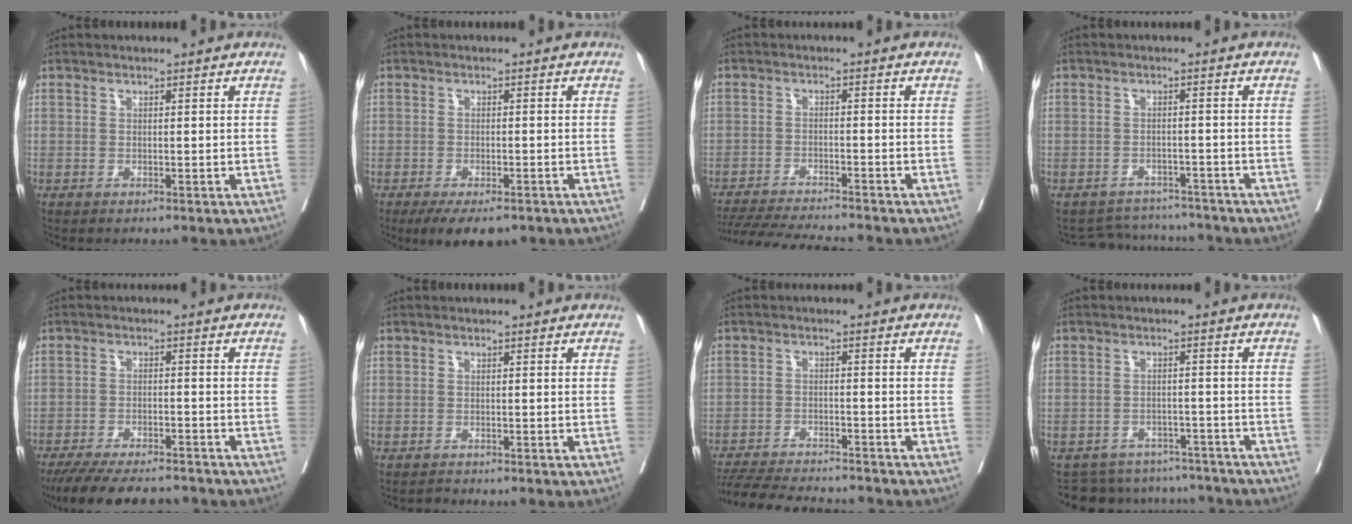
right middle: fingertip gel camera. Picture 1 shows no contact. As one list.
[{"total": 5.9, "force": [-4.3, 2.3, 3.3], "torque": [-0.043, -0.007, -0.067]}, {"total": 11.5, "force": [-10.7, 0.1, 4.3], "torque": [-0.067, -0.018, -0.165]}, {"total": 6.2, "force": [-5.9, 1.4, -0.7], "torque": [0.008, 0.013, -0.083]}, {"total": 13.5, "force": [-12.0, 2.5, 5.5], "torque": [-0.100, -0.015, -0.174]}, {"total": 0.7, "force": [-0.7, 0.0, -0.2], "torque": [0.000, -0.006, -0.012]}, {"total": 13.0, "force": [-12.2, 1.4, 4.5], "torque": [-0.079, -0.012, -0.181]}, {"total": 11.0, "force": [-10.2, 3.9, 0.7], "torque": [-0.013, 0.017, -0.126]}]